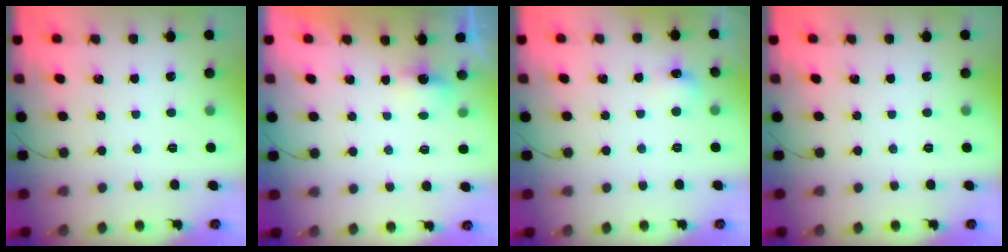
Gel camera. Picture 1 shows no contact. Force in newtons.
{"total": 2.7, "press": 2.7, "slide": 0.7}
{"total": 5.7, "press": 5.5, "slide": 1.6}
{"total": 0.0}